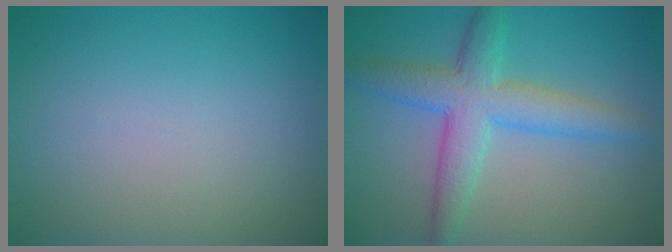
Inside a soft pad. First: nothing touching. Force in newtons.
{"total": 5.4, "press": 5.4, "slide": 0.0}